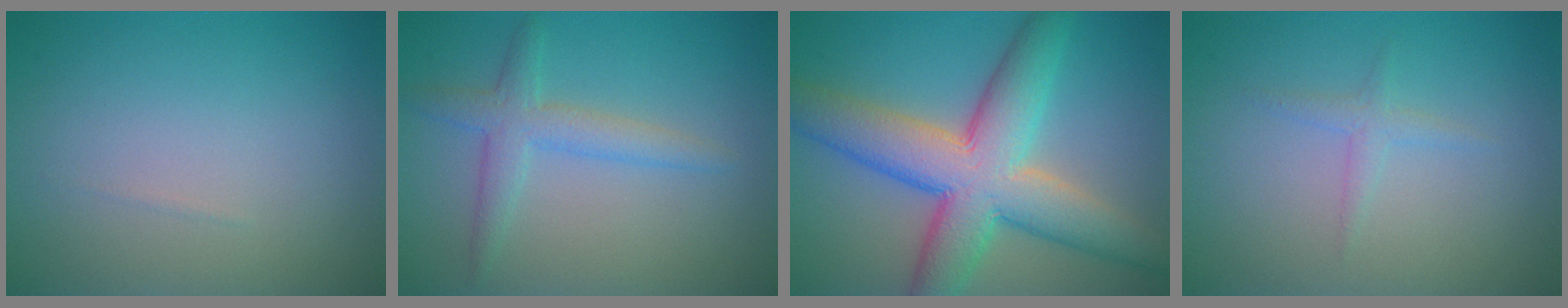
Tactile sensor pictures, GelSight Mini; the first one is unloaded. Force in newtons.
{"total": 3.0, "press": 3.0, "slide": 0.1}
{"total": 10.2, "press": 10.2, "slide": 0.5}
{"total": 1.2, "press": 1.2, "slide": 0.1}